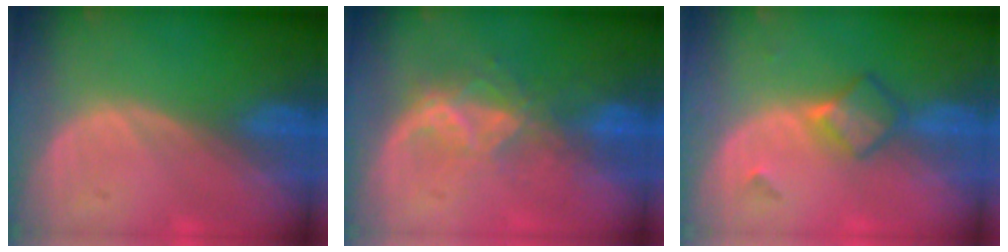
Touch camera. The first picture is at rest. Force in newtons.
{"total": 6.6, "press": 5.7, "slide": 3.4}
{"total": 4.8, "press": 4.2, "slide": 2.4}